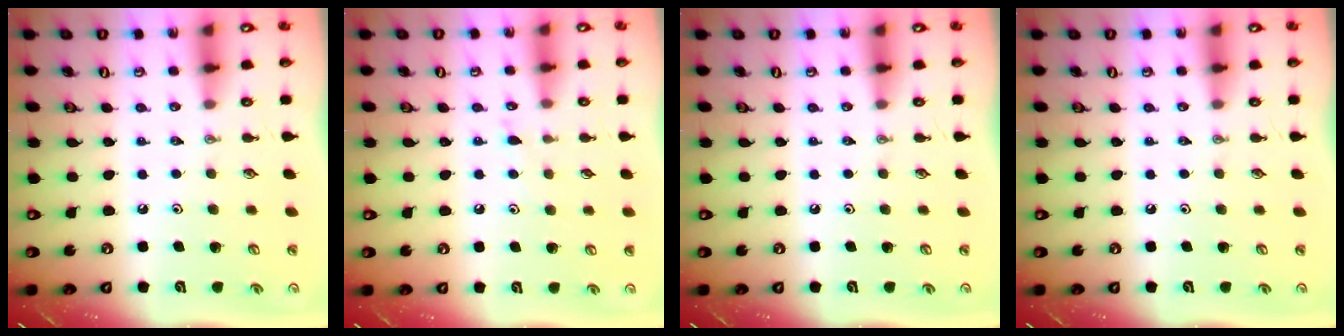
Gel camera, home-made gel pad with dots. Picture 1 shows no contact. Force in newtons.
{"total": 5.6, "press": 5.6, "slide": 0.5}
{"total": 0.0}
{"total": 0.0}